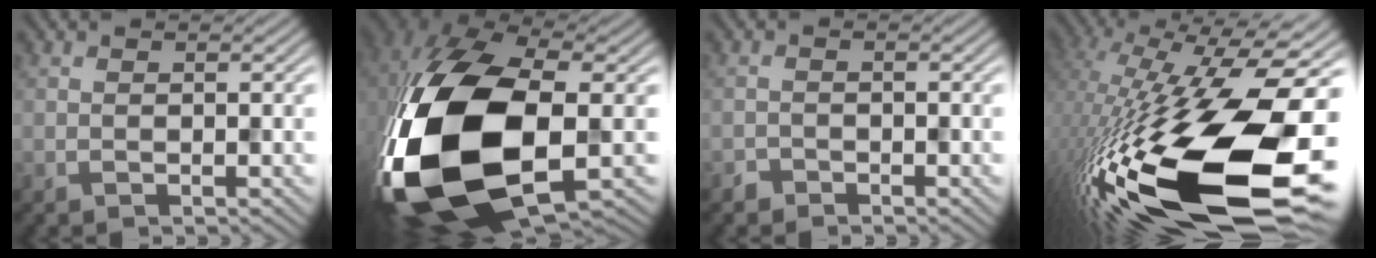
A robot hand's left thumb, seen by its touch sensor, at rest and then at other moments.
{"total": 21.1, "force": [-4.4, 12.0, 16.8], "torque": [-0.427, -0.086, -0.034]}
{"total": 1.1, "force": [-1.0, 0.4, -0.5], "torque": [0.010, -0.003, -0.017]}
{"total": 21.3, "force": [-7.2, 8.4, 18.2], "torque": [-0.348, -0.028, -0.111]}